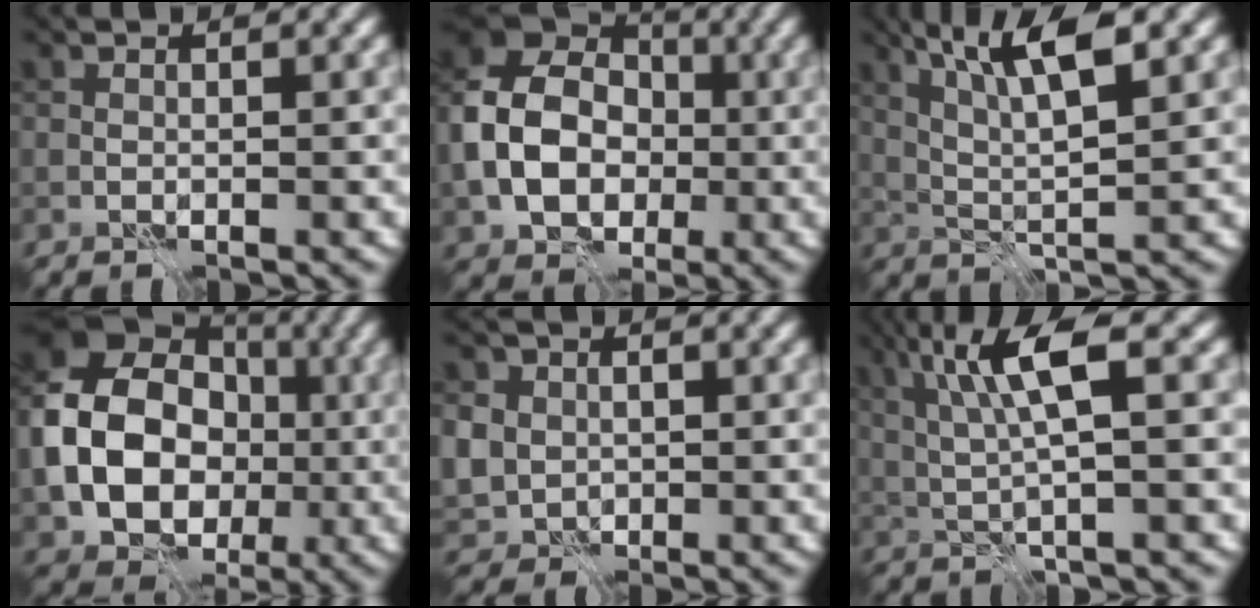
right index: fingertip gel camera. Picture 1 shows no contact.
{"total": 9.9, "force": [-1.3, 7.6, 6.2], "torque": [-0.126, 0.000, -0.032]}
{"total": 6.4, "force": [2.8, 1.4, 5.6], "torque": [-0.109, 0.007, 0.055]}
{"total": 13.4, "force": [-1.3, 10.4, 8.3], "torque": [-0.171, -0.003, -0.026]}
{"total": 7.0, "force": [0.6, 6.4, 2.7], "torque": [-0.078, 0.018, -0.012]}
{"total": 6.3, "force": [1.9, 1.0, 5.9], "torque": [-0.119, 0.005, 0.037]}